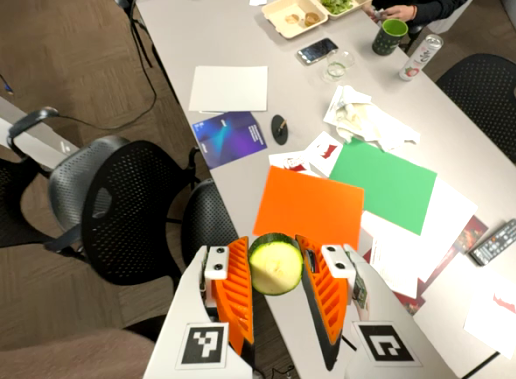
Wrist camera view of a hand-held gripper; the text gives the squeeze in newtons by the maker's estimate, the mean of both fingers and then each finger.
{"total": 11.2, "left": 11.1, "right": 11.3}